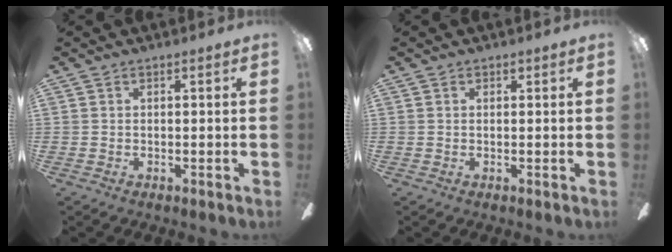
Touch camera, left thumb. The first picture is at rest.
{"total": 0.8, "force": [0.6, 0.4, 0.4], "torque": [-0.001, -0.001, 0.009]}